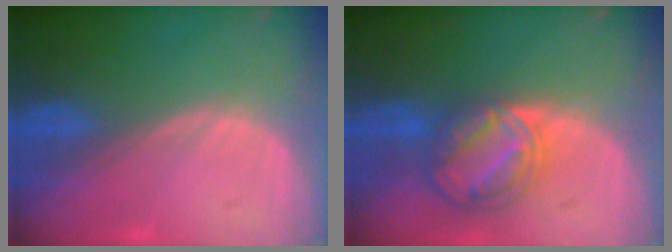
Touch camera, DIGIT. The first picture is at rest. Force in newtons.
{"total": 8.5, "press": 7.2, "slide": 4.6}